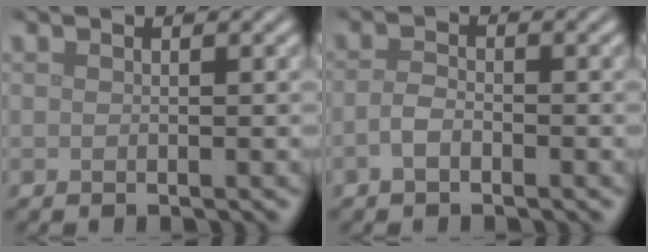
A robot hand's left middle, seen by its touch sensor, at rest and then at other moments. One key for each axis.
{"total": 1.6, "fx": -0.8, "fy": 0.8, "fz": 1.1, "tx": -0.024, "ty": 0.002, "tz": -0.020}